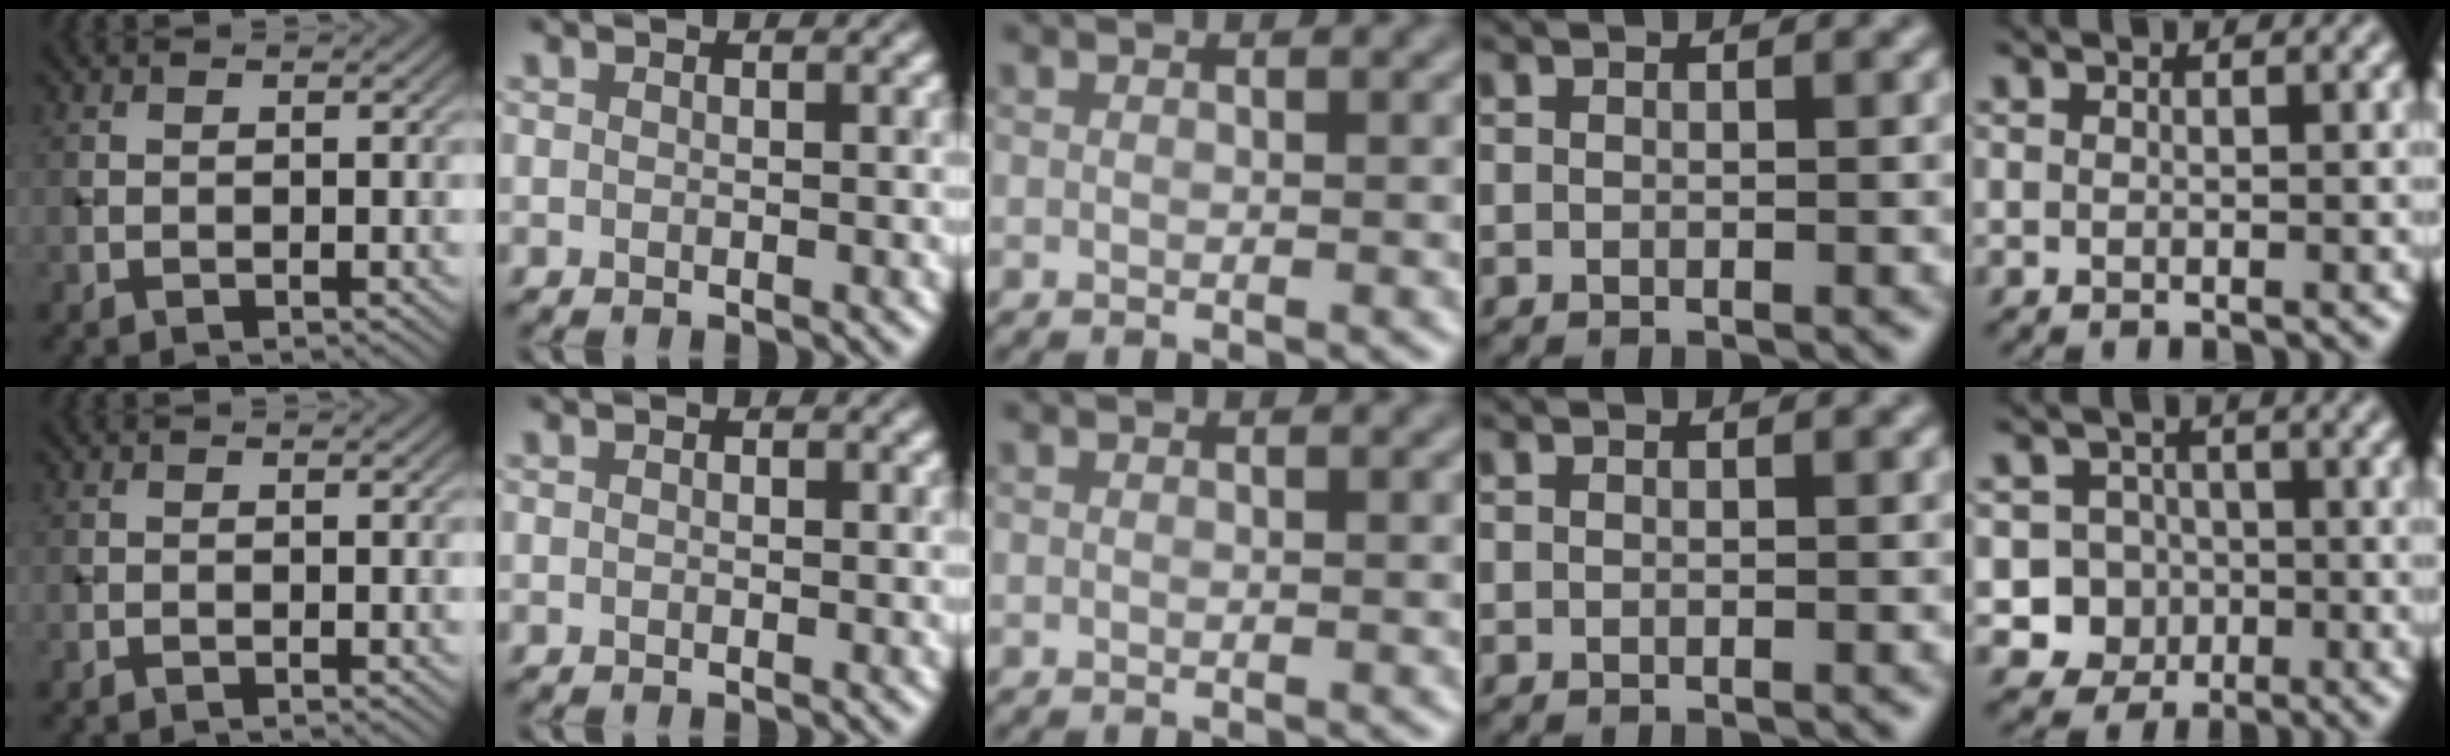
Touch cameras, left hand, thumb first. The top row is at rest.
{"little": {"total": 5.4, "force": [-1.9, 4.9, 1.2], "torque": [0.001, 0.002, -0.059]}}